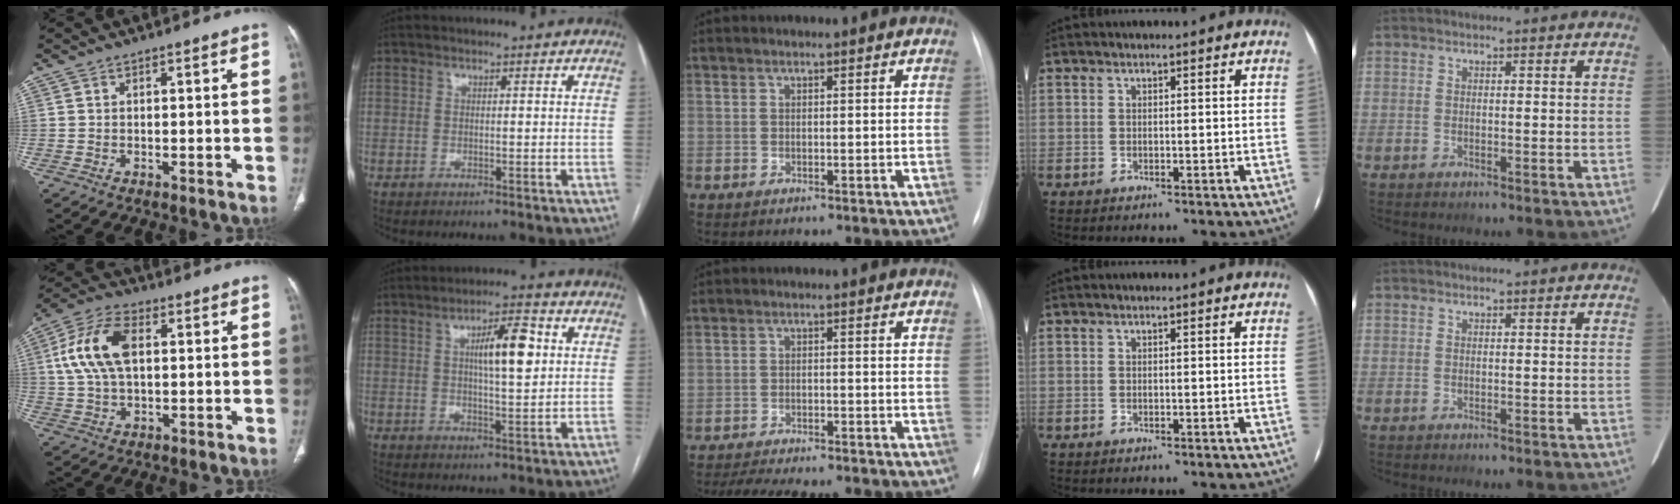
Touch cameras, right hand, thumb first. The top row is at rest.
{"thumb": {"total": 12.4, "force": [2.3, 6.9, 10.0], "torque": [-0.206, 0.018, 0.041]}, "index": {"total": 8.2, "force": [2.0, 1.8, 7.8], "torque": [-0.128, 0.012, 0.033]}, "middle": {"total": 12.4, "force": [-11.1, 2.4, 4.8], "torque": [-0.079, -0.002, -0.147]}}